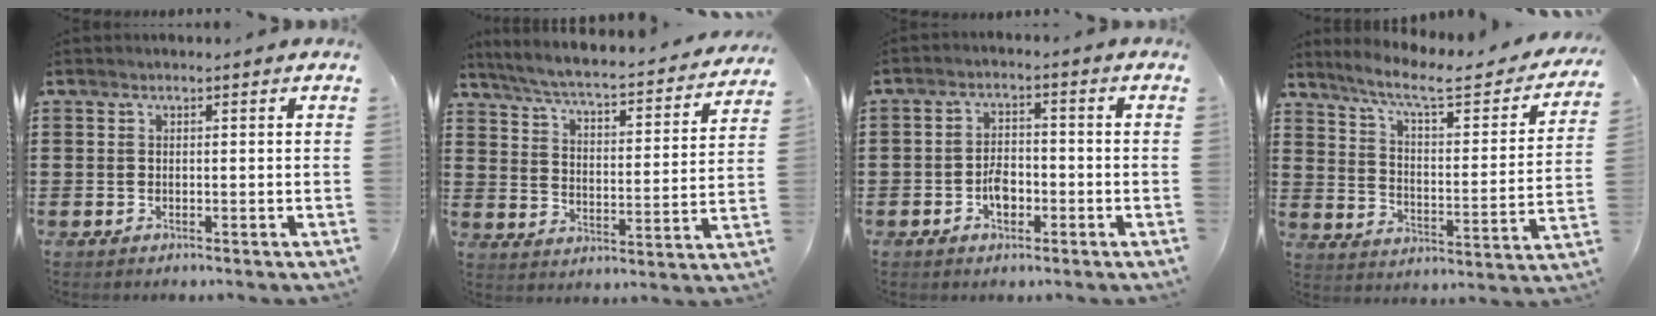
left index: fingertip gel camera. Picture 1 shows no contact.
{"total": 4.5, "force": [4.2, -0.1, 1.6], "torque": [-0.054, -0.037, 0.062]}
{"total": 3.7, "force": [-1.4, 2.0, 2.7], "torque": [-0.050, 0.006, -0.026]}
{"total": 7.5, "force": [5.8, 0.6, 4.6], "torque": [-0.106, -0.039, 0.089]}